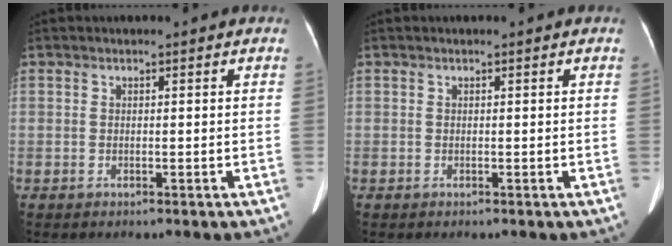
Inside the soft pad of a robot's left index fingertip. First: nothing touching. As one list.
[{"total": 0.0}]